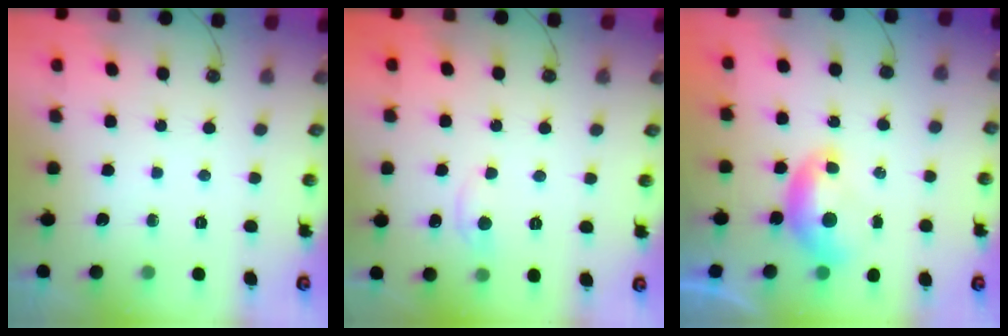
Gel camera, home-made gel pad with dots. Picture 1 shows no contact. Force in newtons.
{"total": 1.1, "press": 1.0, "slide": 0.5}
{"total": 0.0}